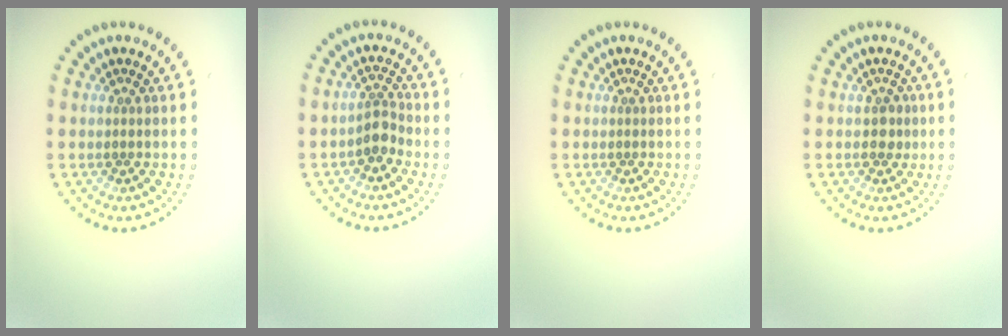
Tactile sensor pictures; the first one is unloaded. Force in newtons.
{"total": 2.1, "press": 1.6, "slide": 1.2}
{"total": 0.0}
{"total": 1.1, "press": 1.1, "slide": 0.3}